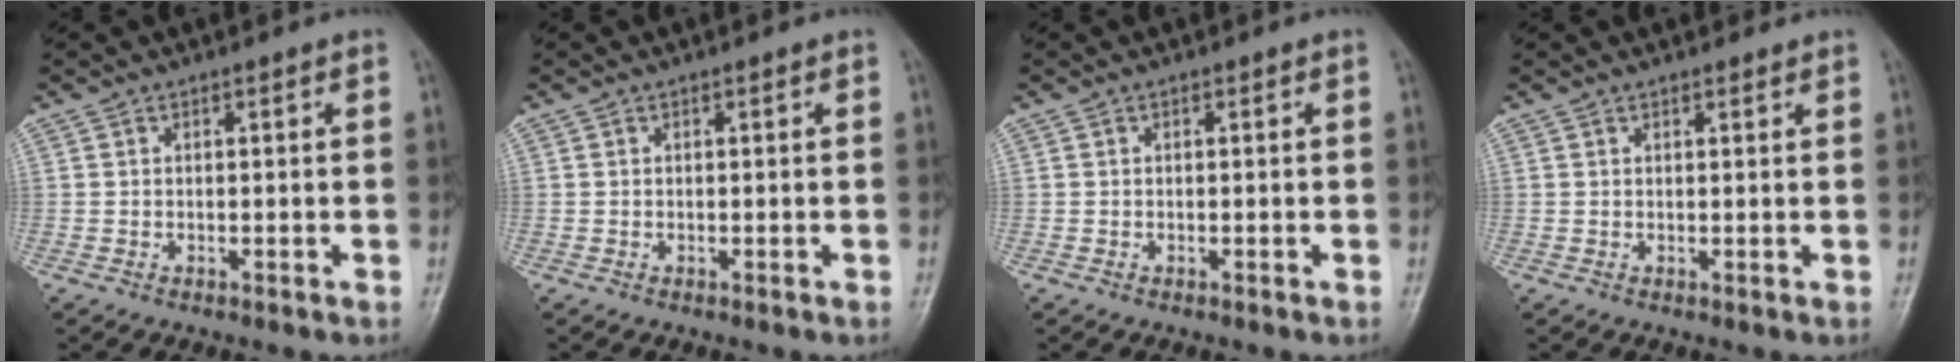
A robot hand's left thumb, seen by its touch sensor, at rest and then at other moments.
{"total": 0.0}
{"total": 0.0}
{"total": 1.6, "force": [1.4, 0.5, 0.7], "torque": [-0.005, -0.003, 0.019]}